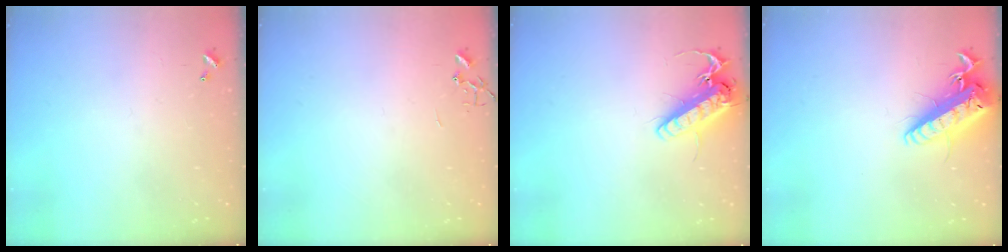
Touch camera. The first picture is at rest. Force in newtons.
{"total": 0.0}
{"total": 14.6, "press": 14.4, "slide": 2.6}
{"total": 20.4, "press": 19.9, "slide": 4.5}